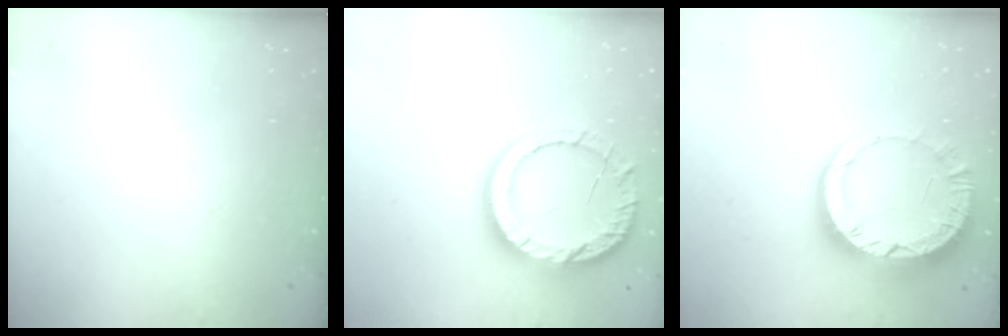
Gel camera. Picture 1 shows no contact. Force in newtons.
{"total": 13.7, "press": 13.7, "slide": 1.3}
{"total": 12.4, "press": 12.3, "slide": 1.2}